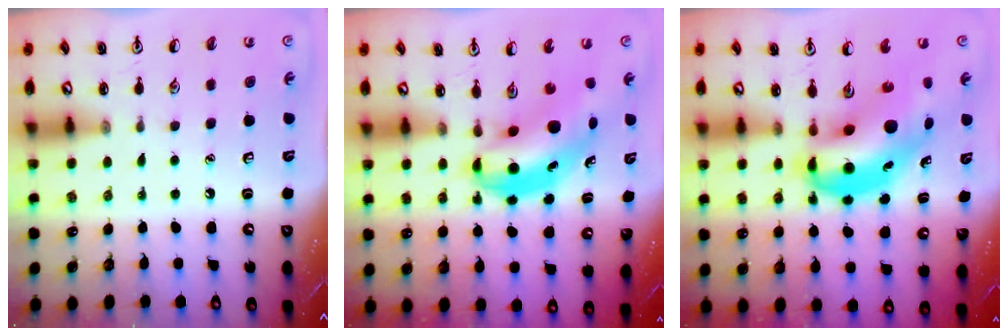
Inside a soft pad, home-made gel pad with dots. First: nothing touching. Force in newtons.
{"total": 7.0, "press": 6.7, "slide": 2.1}
{"total": 11.4, "press": 10.9, "slide": 3.2}